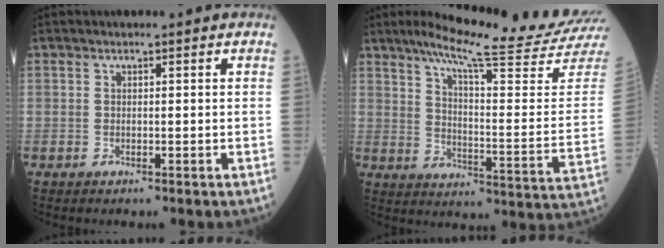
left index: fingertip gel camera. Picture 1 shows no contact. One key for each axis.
{"total": 21.1, "fx": 18.7, "fy": -1.9, "fz": 9.6, "tx": -0.156, "ty": -0.086, "tz": 0.245}